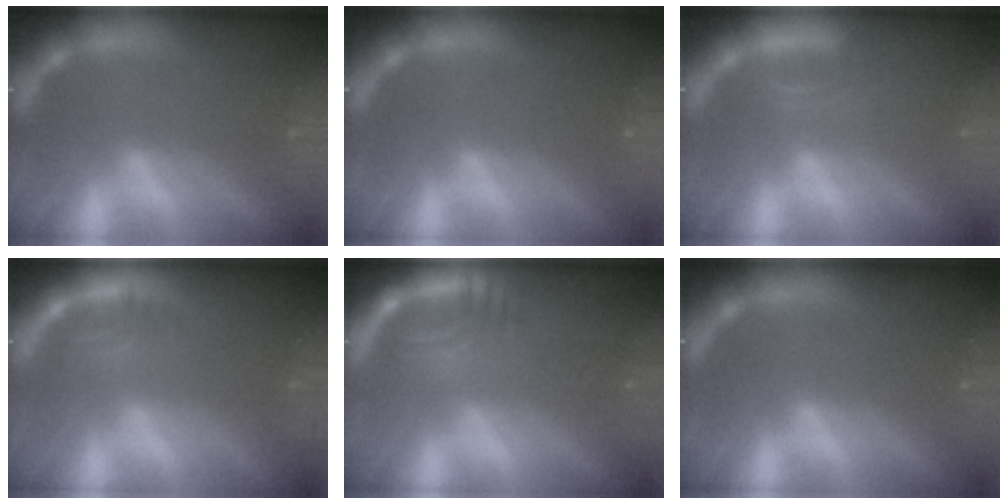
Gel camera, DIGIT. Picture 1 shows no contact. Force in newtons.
{"total": 0.0}
{"total": 1.9}
{"total": 2.9}
{"total": 6.1}
{"total": 0.0}